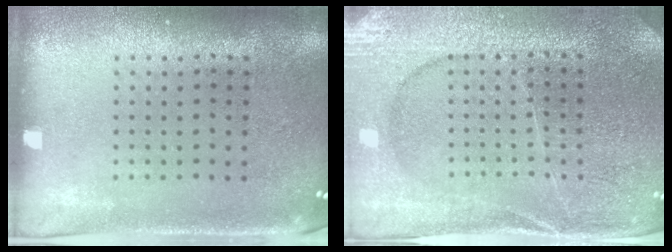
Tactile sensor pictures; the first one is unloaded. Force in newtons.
{"total": 3.4, "press": 3.4, "slide": 0.7}